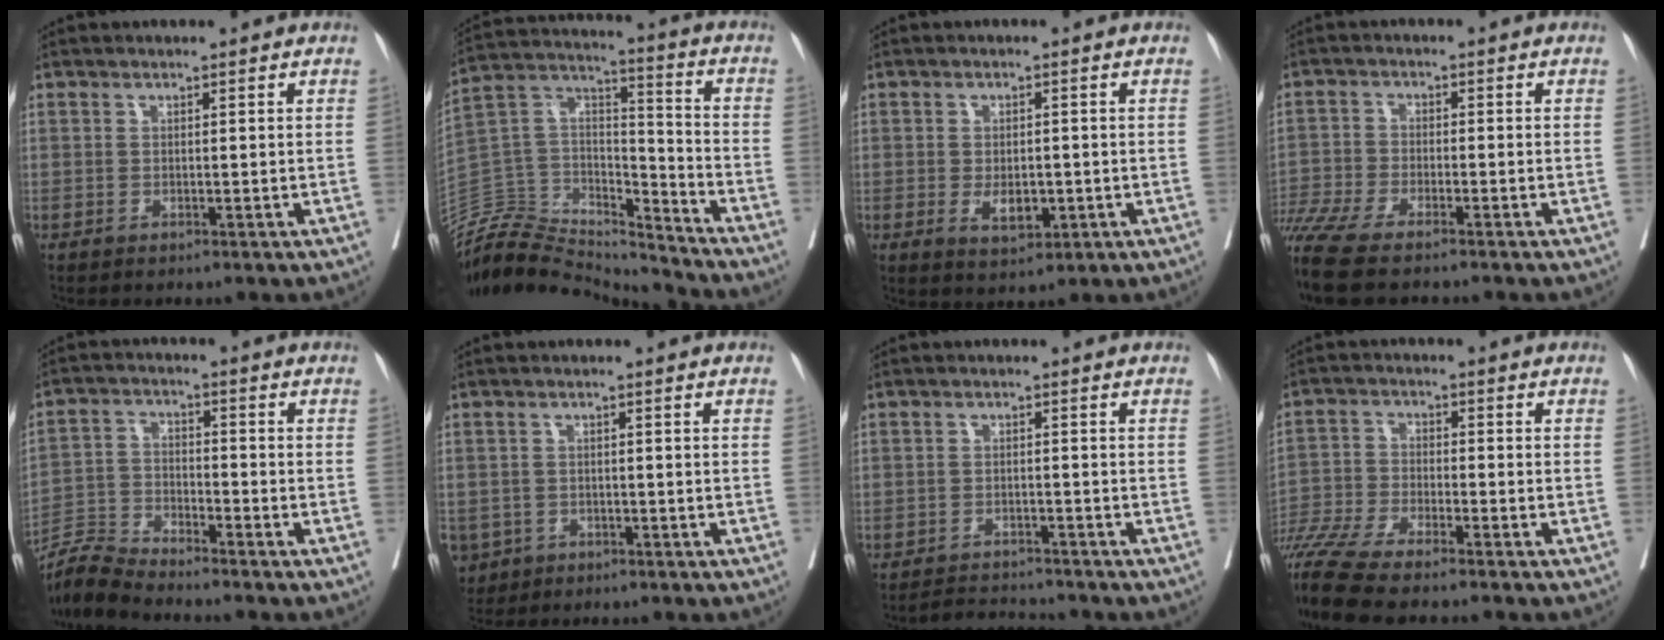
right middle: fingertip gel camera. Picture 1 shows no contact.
{"total": 16.6, "force": [-16.3, 2.7, 0.8], "torque": [-0.005, 0.068, -0.293]}
{"total": 4.4, "force": [-1.0, 2.4, 3.6], "torque": [-0.057, -0.004, -0.006]}
{"total": 10.1, "force": [-8.1, 1.0, 5.9], "torque": [-0.115, -0.017, -0.146]}
{"total": 6.5, "force": [-6.4, -0.5, 0.8], "torque": [-0.023, -0.008, -0.130]}
{"total": 5.4, "force": [-2.8, 4.5, 1.1], "torque": [-0.023, 0.005, -0.043]}
{"total": 3.5, "force": [-3.4, 0.4, -0.5], "torque": [0.008, -0.007, -0.055]}
{"total": 12.2, "force": [-10.4, 0.2, 6.3], "torque": [-0.123, -0.026, -0.190]}